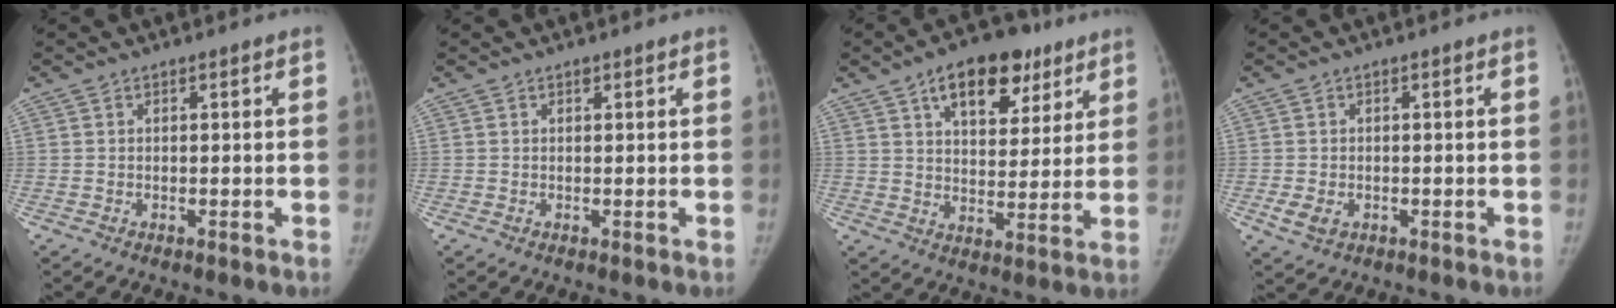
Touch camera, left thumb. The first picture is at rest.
{"total": 0.5, "force": [0.3, 0.3, 0.3], "torque": [-0.001, -0.001, 0.003]}
{"total": 14.8, "force": [8.2, 8.1, 9.2], "torque": [-0.092, -0.021, 0.124]}
{"total": 3.4, "force": [-1.1, 2.4, 2.1], "torque": [-0.040, -0.002, -0.013]}